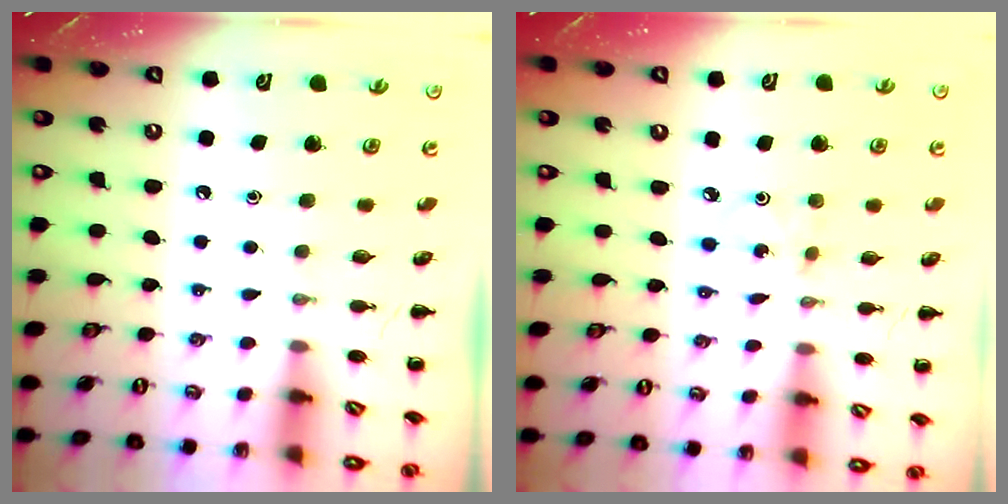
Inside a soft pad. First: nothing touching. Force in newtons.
{"total": 1.0, "press": 0.9, "slide": 0.3}